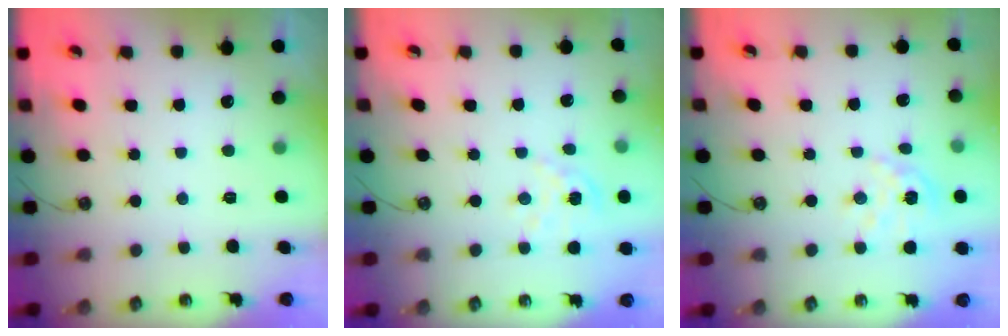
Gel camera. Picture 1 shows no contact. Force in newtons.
{"total": 2.5, "press": 2.5, "slide": 0.2}
{"total": 8.2, "press": 8.2, "slide": 0.9}